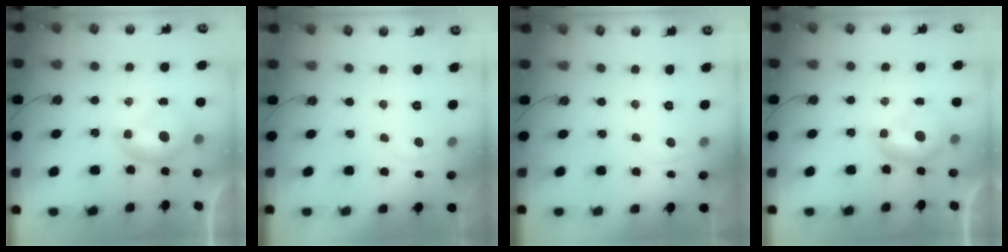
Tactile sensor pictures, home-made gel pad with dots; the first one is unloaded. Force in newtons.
{"total": 1.8, "press": 1.7, "slide": 0.6}
{"total": 1.0, "press": 0.8, "slide": 0.5}
{"total": 0.0}